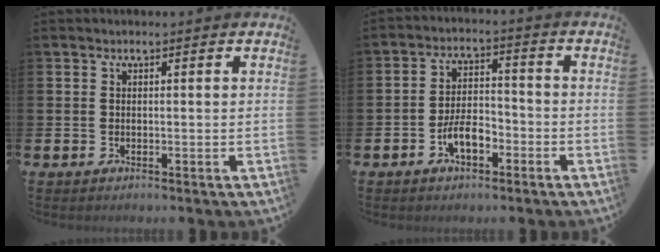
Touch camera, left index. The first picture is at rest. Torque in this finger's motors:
{"motor_torque": [0.79, 0.20, 0.52, 0.16]}